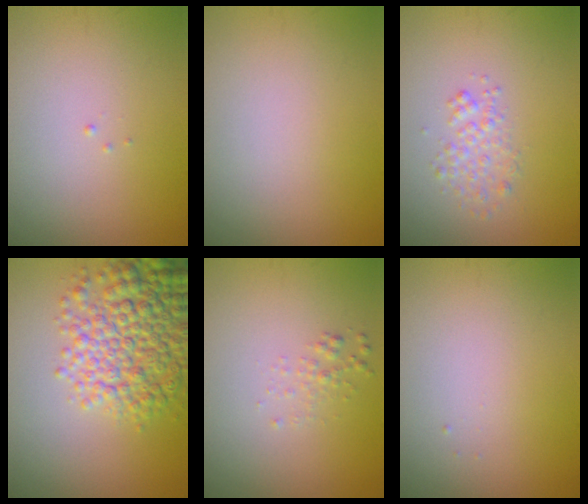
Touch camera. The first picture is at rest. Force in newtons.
{"total": 0.0}
{"total": 1.7, "press": 1.7, "slide": 0.1}
{"total": 7.7, "press": 7.7, "slide": 0.2}
{"total": 1.0, "press": 1.0, "slide": 0.0}
{"total": 0.0}